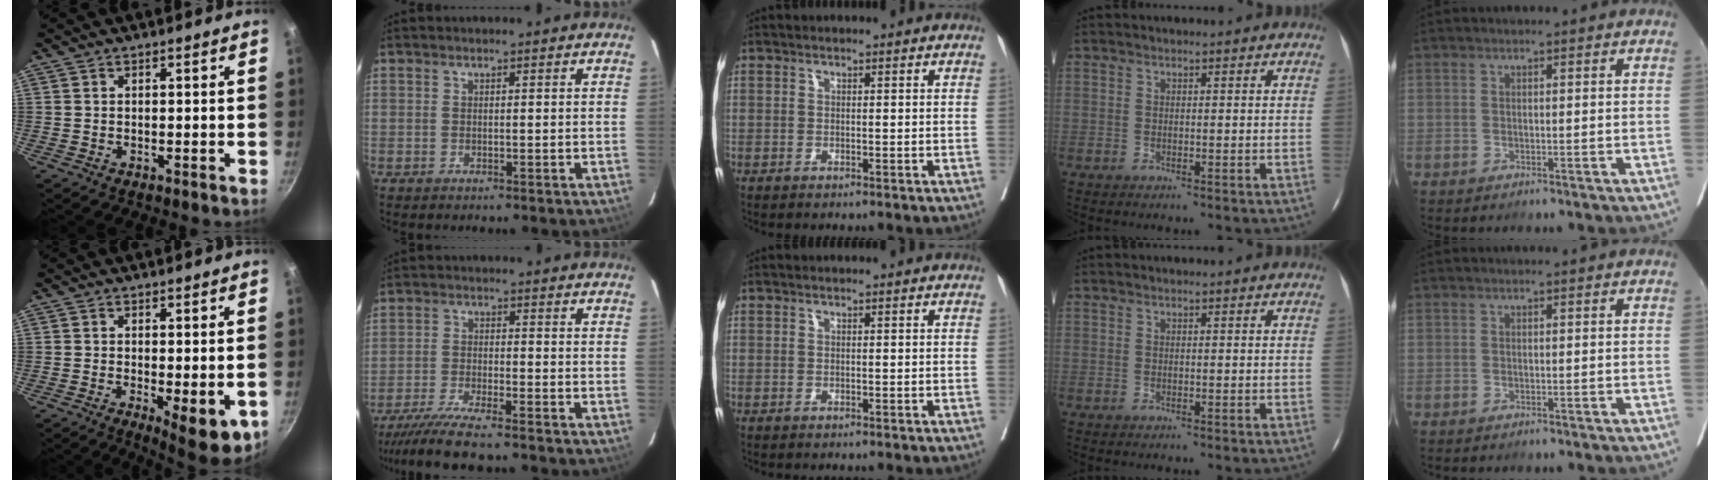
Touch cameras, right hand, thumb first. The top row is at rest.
{"thumb": {"total": 8.8, "force": [-2.5, 3.0, 7.9], "torque": [-0.102, -0.021, -0.030]}, "index": {"total": 9.4, "force": [-8.1, 0.1, 4.7], "torque": [-0.074, -0.027, -0.134]}}